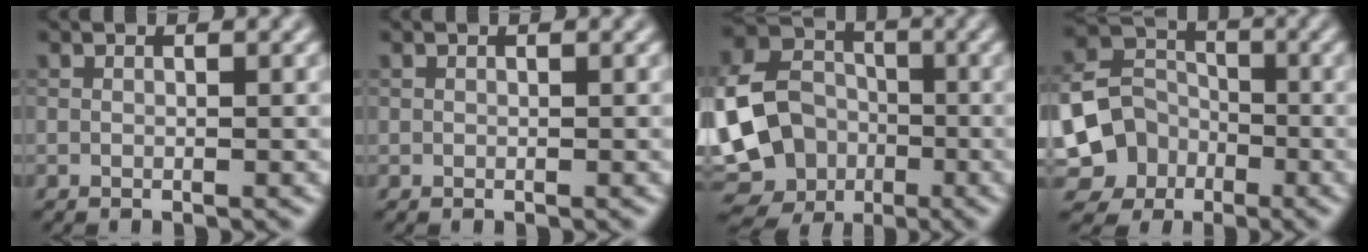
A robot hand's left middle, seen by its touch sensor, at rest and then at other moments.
{"total": 0.0}
{"total": 13.6, "force": [-3.2, 11.8, 6.1], "torque": [-0.125, -0.022, -0.071]}
{"total": 8.1, "force": [-3.0, 6.9, 2.8], "torque": [-0.048, -0.006, -0.076]}